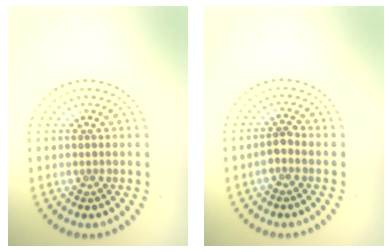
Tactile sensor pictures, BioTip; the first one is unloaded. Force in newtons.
{"total": 1.3, "press": 1.0, "slide": 0.7}